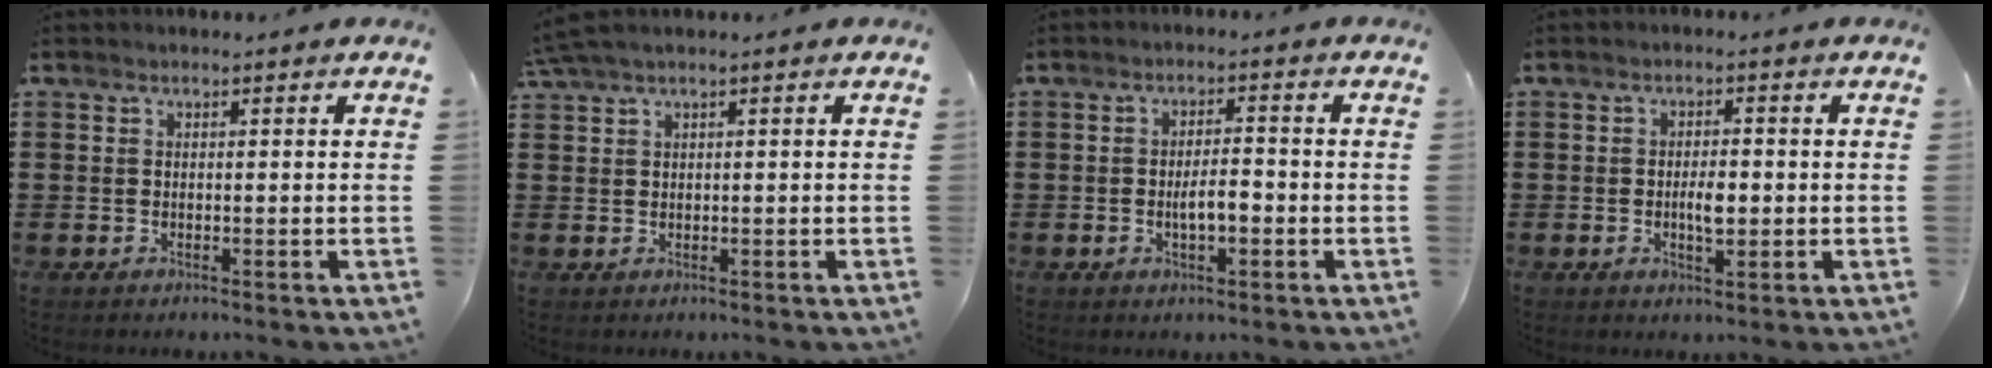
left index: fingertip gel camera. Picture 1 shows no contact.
{"total": 1.6, "force": [0.8, 0.0, 1.3], "torque": [-0.027, -0.001, 0.016]}
{"total": 4.0, "force": [-0.9, 1.4, 3.6], "torque": [-0.065, 0.005, -0.019]}
{"total": 3.5, "force": [-0.3, 1.3, 3.3], "torque": [-0.054, 0.000, -0.008]}